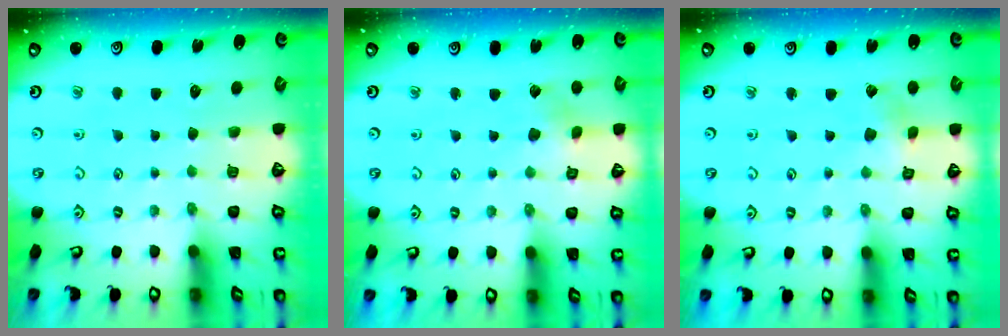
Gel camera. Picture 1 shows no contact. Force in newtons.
{"total": 2.6, "press": 2.6, "slide": 0.5}
{"total": 2.0, "press": 1.9, "slide": 0.3}